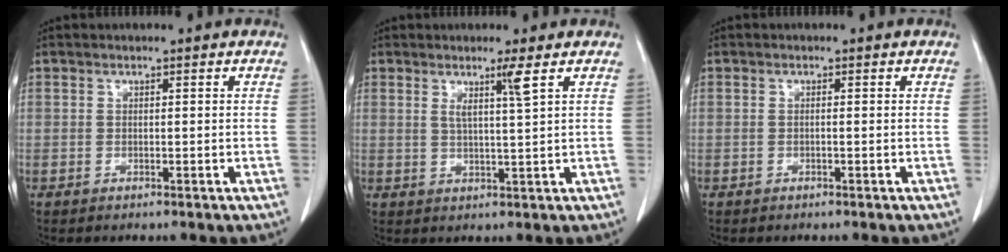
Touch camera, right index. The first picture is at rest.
{"total": 3.3, "force": [1.7, -0.9, 2.7], "torque": [-0.053, -0.009, 0.033]}
{"total": 0.0}